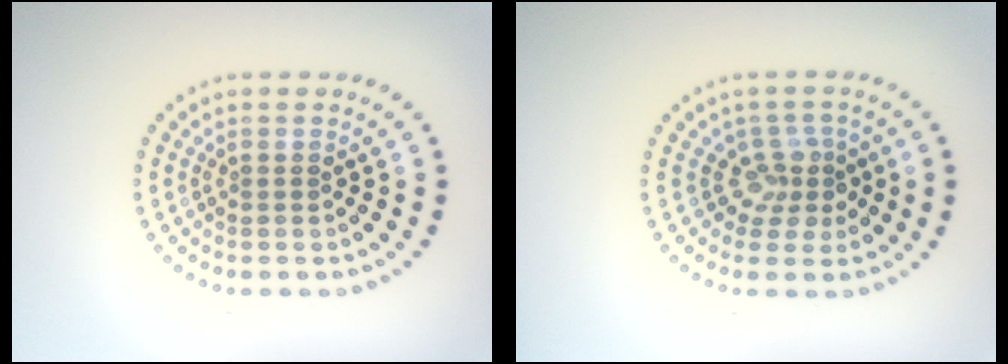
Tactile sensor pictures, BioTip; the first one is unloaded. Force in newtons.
{"total": 2.8, "press": 2.0, "slide": 1.9}